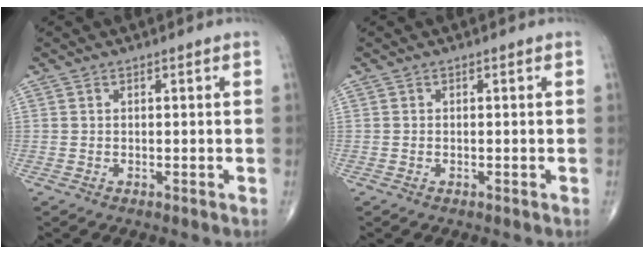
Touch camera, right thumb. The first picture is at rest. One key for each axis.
{"total": 0.0}